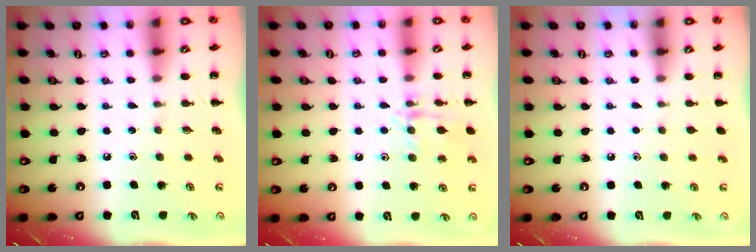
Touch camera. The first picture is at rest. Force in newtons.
{"total": 11.2, "press": 11.1, "slide": 0.7}
{"total": 0.6, "press": 0.6, "slide": 0.1}